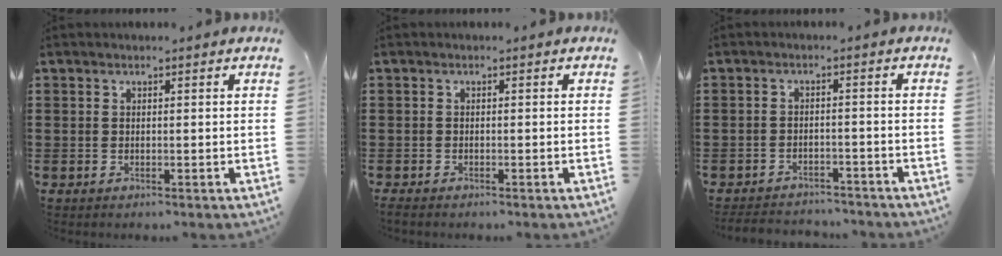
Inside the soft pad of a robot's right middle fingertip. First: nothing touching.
{"total": 0.7, "force": [-0.7, 0.2, 0.1], "torque": [-0.005, -0.001, -0.013]}
{"total": 3.1, "force": [-3.0, 0.6, 0.0], "torque": [-0.006, 0.002, -0.066]}